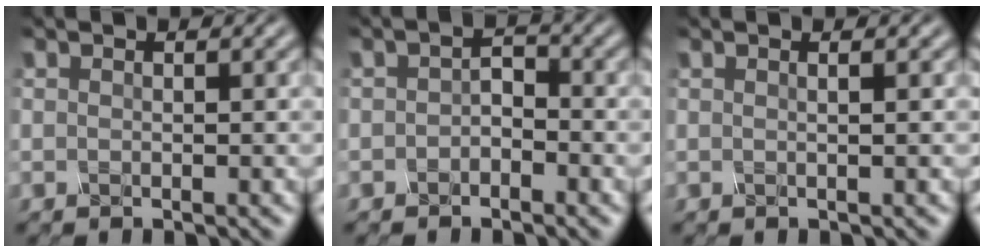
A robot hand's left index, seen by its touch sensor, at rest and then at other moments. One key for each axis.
{"total": 1.6, "fx": -0.7, "fy": 0.9, "fz": 1.1, "tx": -0.020, "ty": 0.006, "tz": -0.015}
{"total": 1.5, "fx": 0.5, "fy": 0.6, "fz": 1.2, "tx": -0.008, "ty": 0.003, "tz": -0.010}